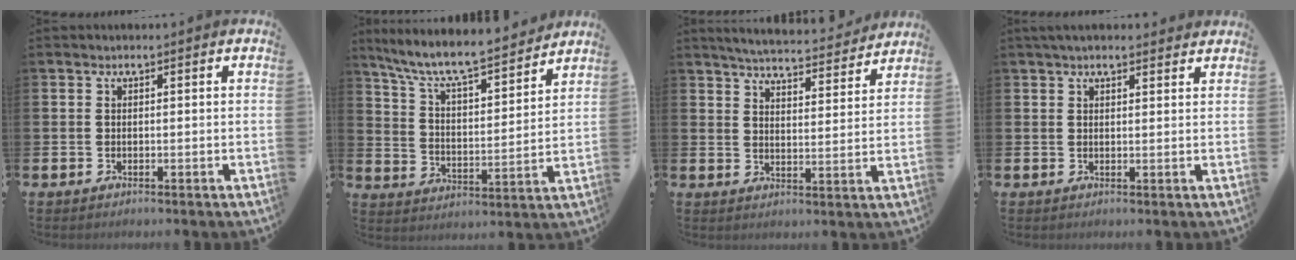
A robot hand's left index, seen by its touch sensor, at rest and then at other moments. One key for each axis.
{"total": 8.7, "fx": 8.1, "fy": 1.0, "fz": 3.1, "tx": -0.094, "ty": -0.062, "tz": 0.136}
{"total": 5.5, "fx": 5.4, "fy": 0.4, "fz": 1.0, "tx": -0.035, "ty": -0.040, "tz": 0.091}
{"total": 2.6, "fx": 2.3, "fy": 0.6, "fz": 0.9, "tx": -0.021, "ty": 0.000, "tz": 0.042}